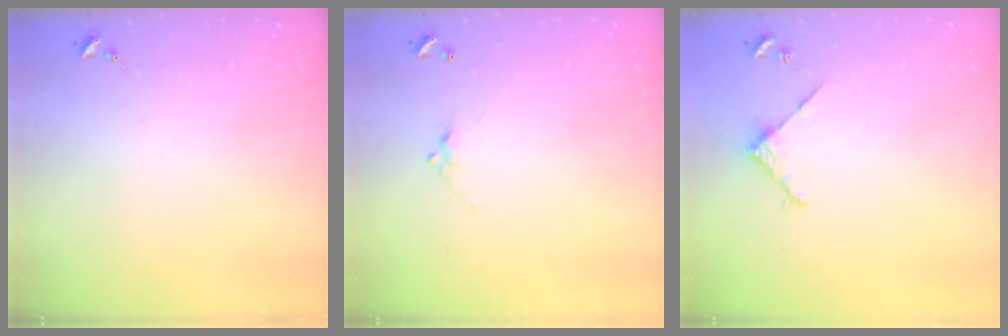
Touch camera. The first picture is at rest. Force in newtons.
{"total": 4.9, "press": 4.9, "slide": 0.2}
{"total": 2.9, "press": 2.8, "slide": 0.2}